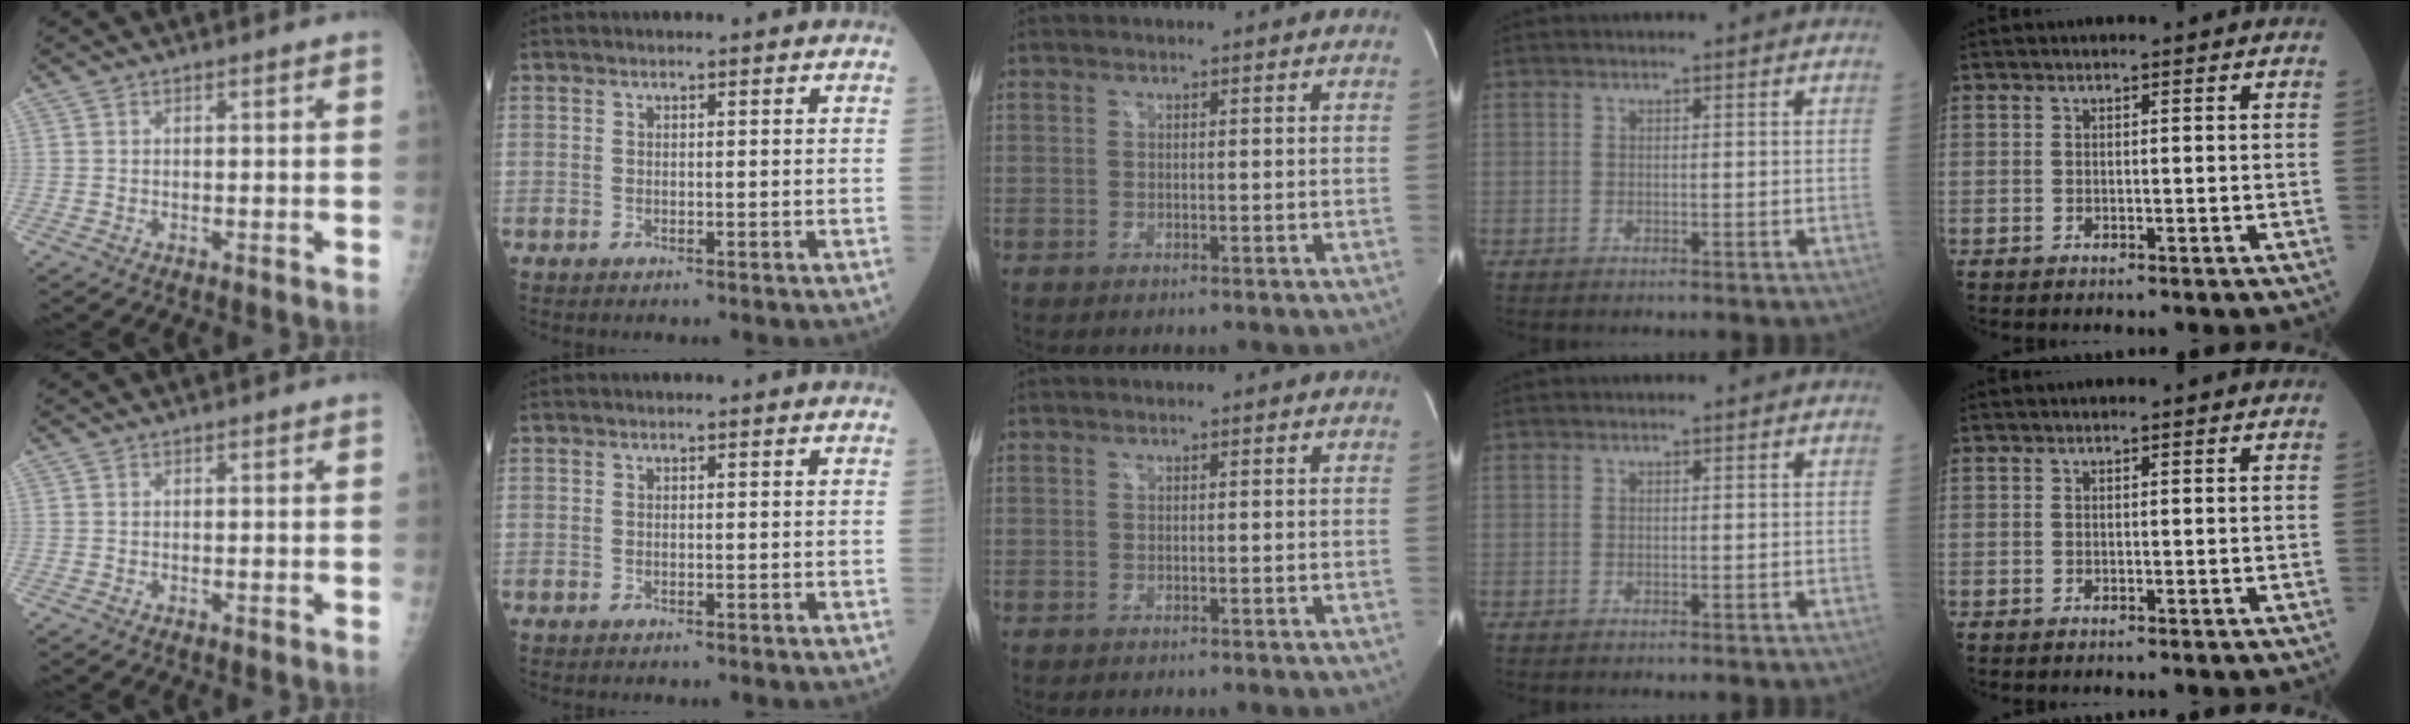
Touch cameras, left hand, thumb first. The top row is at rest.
{}